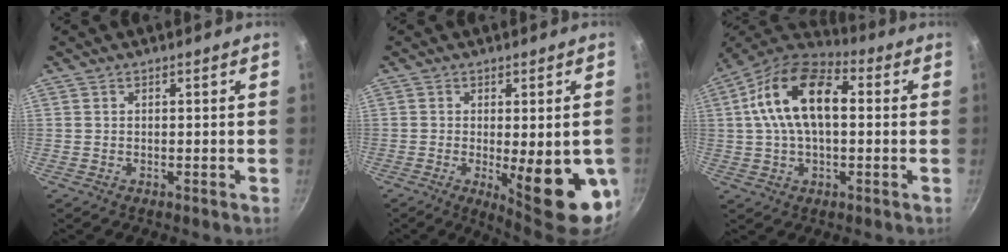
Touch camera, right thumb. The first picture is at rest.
{"total": 15.2, "force": [-3.4, 4.7, 14.1], "torque": [-0.161, -0.015, -0.031]}
{"total": 16.4, "force": [2.4, 9.2, 13.4], "torque": [-0.223, 0.031, 0.021]}